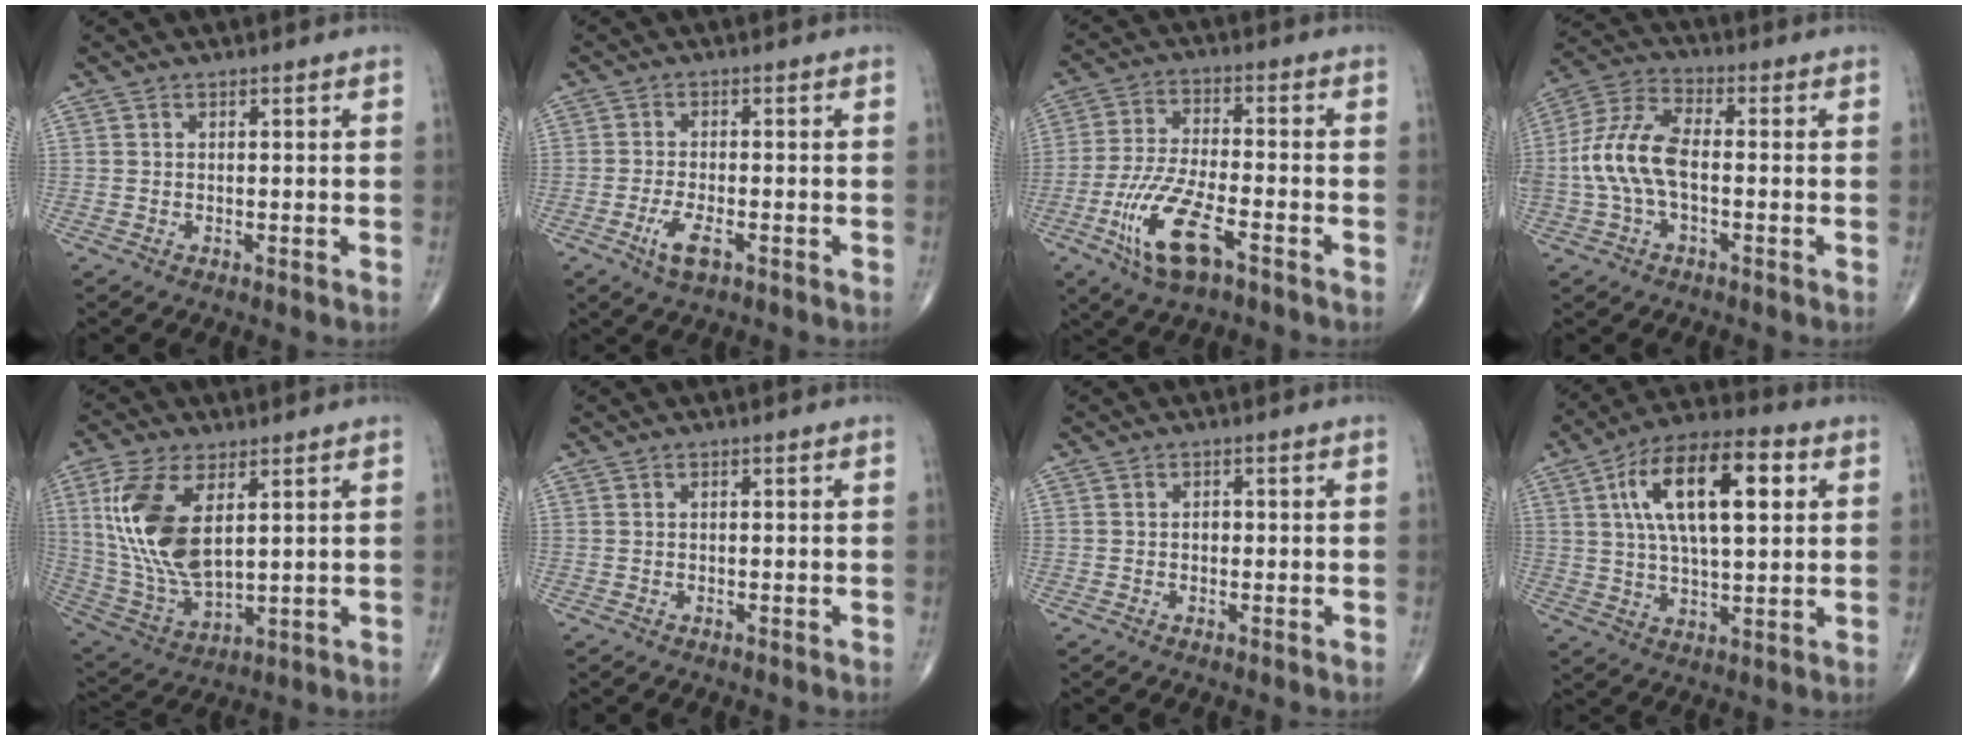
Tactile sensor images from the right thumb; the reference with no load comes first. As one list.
[{"total": 4.4, "force": [-2.1, 1.6, 3.6], "torque": [-0.074, 0.003, -0.036]}, {"total": 12.7, "force": [-6.0, 4.3, 10.3], "torque": [-0.221, 0.018, -0.109]}, {"total": 11.7, "force": [-1.2, 6.1, 10.0], "torque": [-0.222, 0.036, -0.027]}, {"total": 16.2, "force": [4.5, 7.9, 13.4], "torque": [-0.278, -0.019, 0.100]}, {"total": 0.0}, {"total": 1.1, "force": [-0.1, 0.9, 0.7], "torque": [-0.007, 0.002, -0.004]}, {"total": 18.1, "force": [5.2, 7.6, 15.6], "torque": [-0.258, 0.009, 0.082]}]